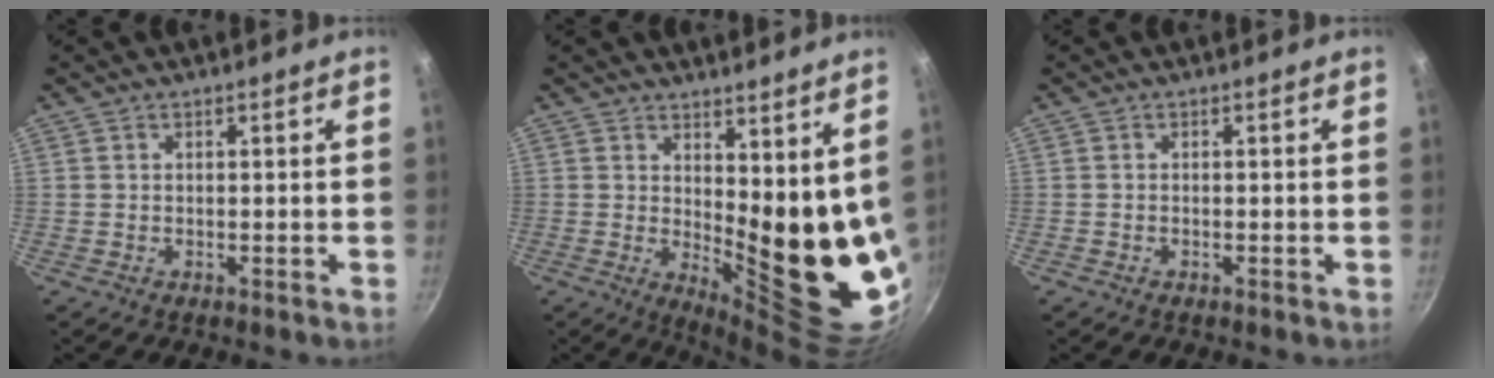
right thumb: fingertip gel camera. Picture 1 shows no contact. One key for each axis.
{"total": 15.2, "fx": 4.9, "fy": 5.6, "fz": 13.2, "tx": -0.136, "ty": -0.066, "tz": 0.083}
{"total": 0.0}